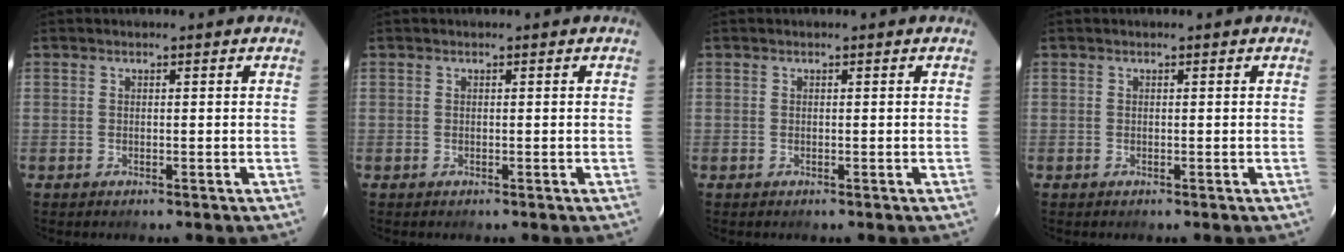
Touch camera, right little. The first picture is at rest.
{"total": 0.0}
{"total": 0.0}
{"total": 0.0}